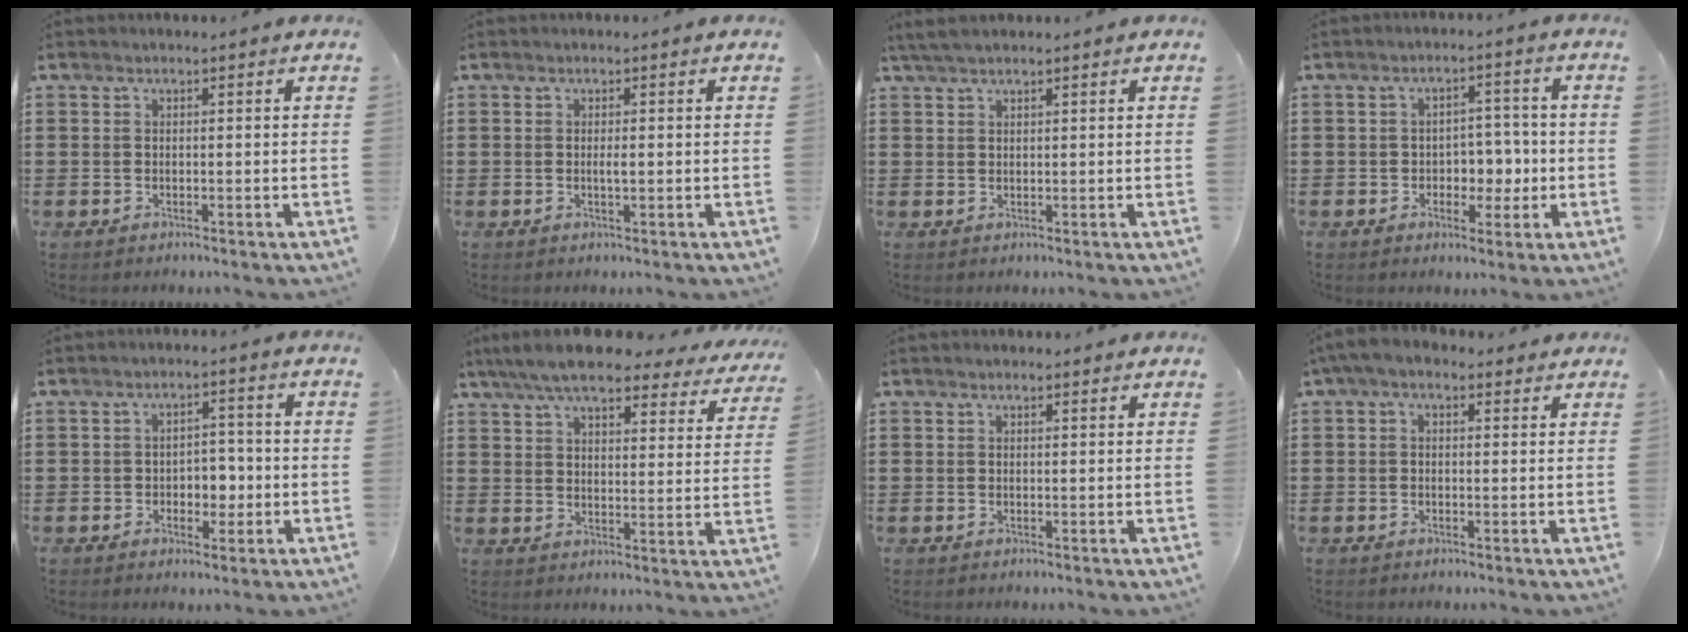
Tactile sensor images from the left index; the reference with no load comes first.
{"total": 1.2, "force": [0.1, 0.2, 1.2], "torque": [-0.024, -0.004, 0.002]}
{"total": 2.6, "force": [1.9, 0.5, 1.7], "torque": [-0.036, 0.002, 0.037]}
{"total": 4.7, "force": [-0.7, 3.9, 2.6], "torque": [-0.047, 0.003, -0.021]}
{"total": 3.9, "force": [-0.9, 2.8, 2.5], "torque": [-0.047, 0.003, -0.023]}
{"total": 8.4, "force": [7.4, 1.3, 3.9], "torque": [-0.105, -0.027, 0.132]}
{"total": 1.0, "force": [0.8, 0.2, 0.6], "torque": [-0.012, 0.001, 0.014]}
{"total": 2.8, "force": [1.2, 1.6, 2.0], "torque": [-0.043, 0.008, 0.020]}